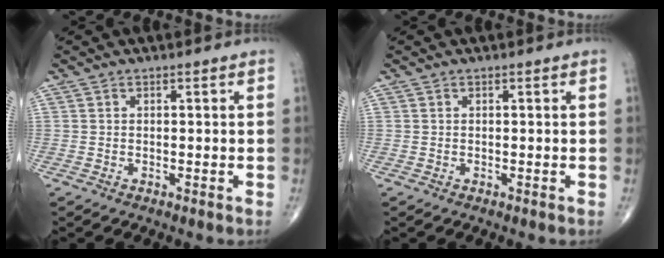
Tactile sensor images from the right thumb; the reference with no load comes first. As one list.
[{"total": 0.0}]